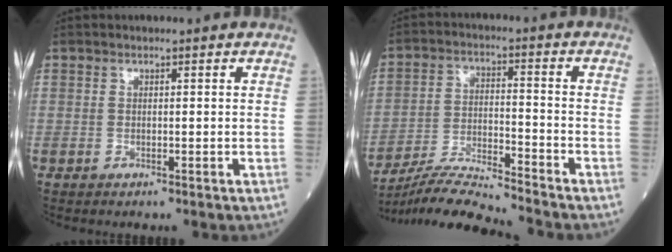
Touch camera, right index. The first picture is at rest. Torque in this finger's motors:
{"motor_torque": [-0.23, -0.34, 0.09, 0.02]}